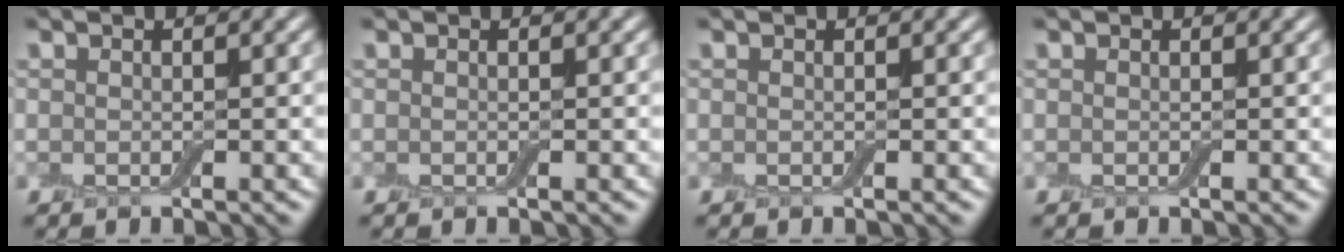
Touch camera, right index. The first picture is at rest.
{"total": 0.0}
{"total": 0.0}
{"total": 0.0}